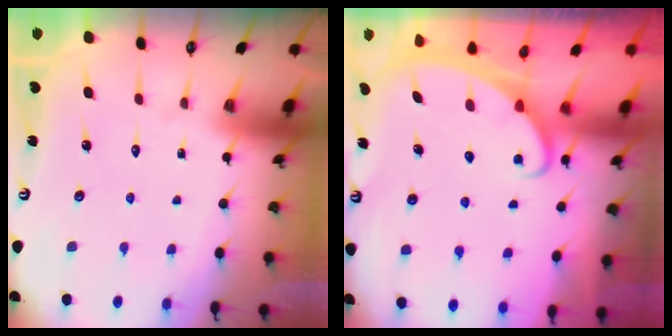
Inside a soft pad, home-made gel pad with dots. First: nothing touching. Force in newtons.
{"total": 2.2, "press": 2.1, "slide": 0.4}